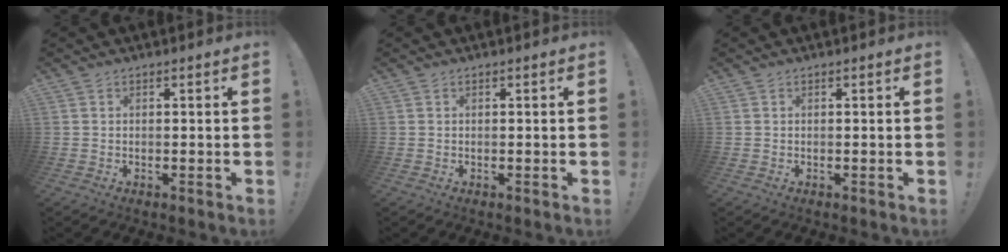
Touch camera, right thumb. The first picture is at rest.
{"total": 0.0}
{"total": 0.0}